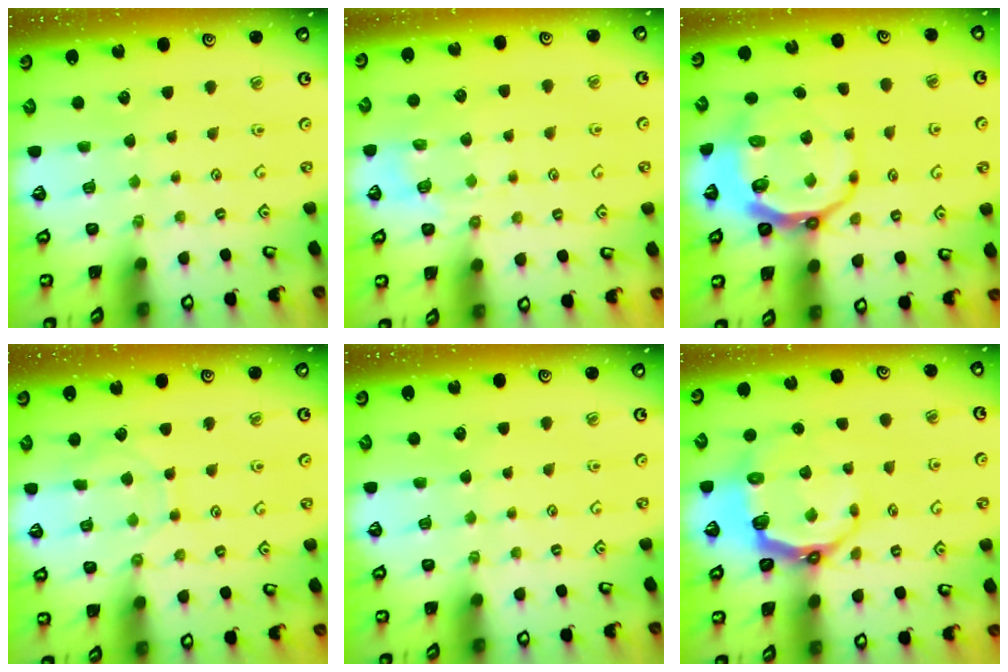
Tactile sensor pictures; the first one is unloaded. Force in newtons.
{"total": 7.7, "press": 7.6, "slide": 1.0}
{"total": 11.5, "press": 10.7, "slide": 4.2}
{"total": 7.6, "press": 7.5, "slide": 0.9}
{"total": 0.0}
{"total": 8.7, "press": 7.1, "slide": 5.0}